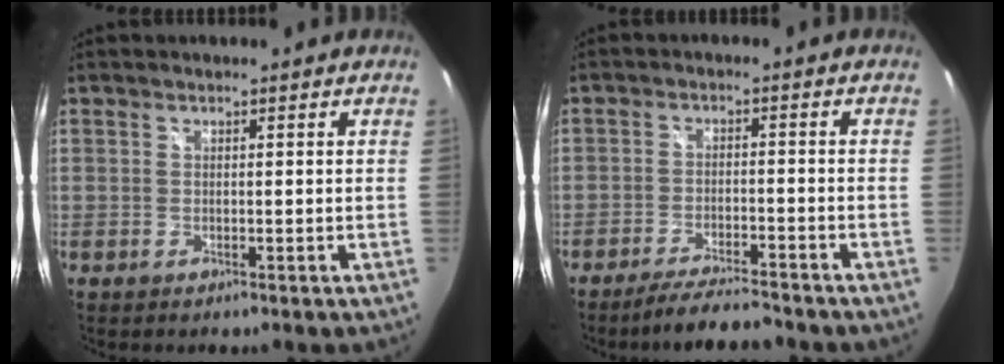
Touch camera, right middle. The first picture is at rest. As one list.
[{"total": 8.2, "force": [-7.4, 0.8, 3.5], "torque": [-0.082, -0.007, -0.120]}]